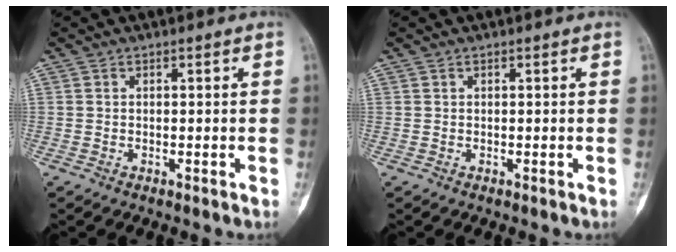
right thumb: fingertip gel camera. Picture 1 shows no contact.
{"total": 0.0}